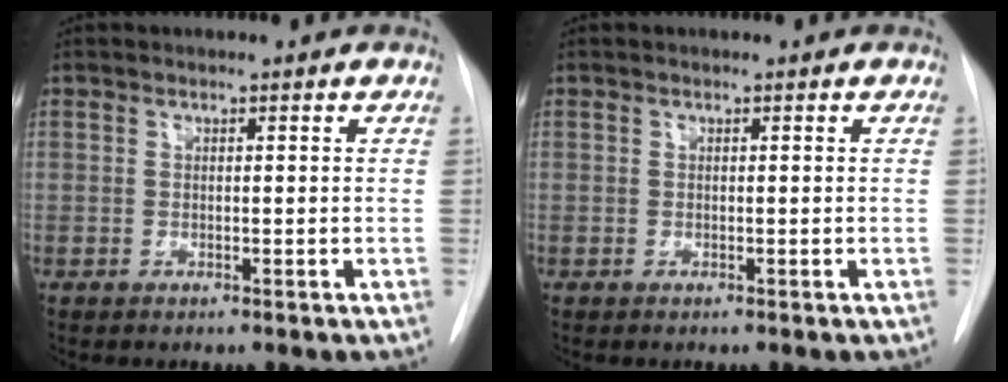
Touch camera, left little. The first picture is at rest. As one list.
[{"total": 0.0}]